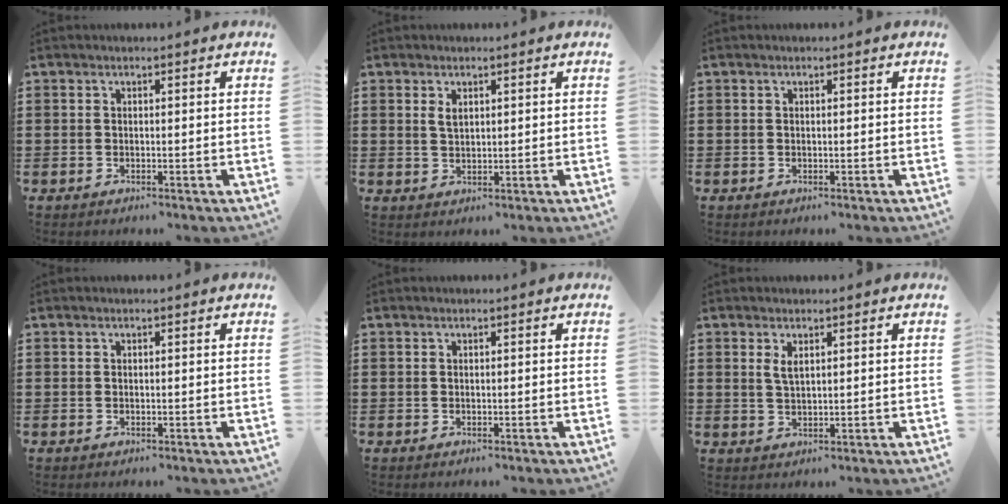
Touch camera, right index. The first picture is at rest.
{"total": 1.6, "force": [0.8, 0.8, 1.1], "torque": [-0.026, 0.004, 0.014]}
{"total": 0.0}
{"total": 0.0}
{"total": 0.0}
{"total": 2.1, "force": [1.0, 0.8, 1.6], "torque": [-0.035, 0.004, 0.016]}